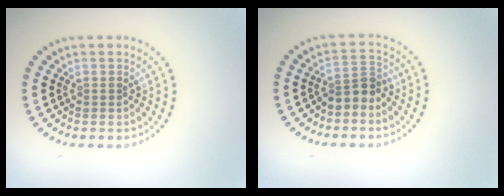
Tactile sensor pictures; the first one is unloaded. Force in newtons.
{"total": 2.4, "press": 1.9, "slide": 1.4}